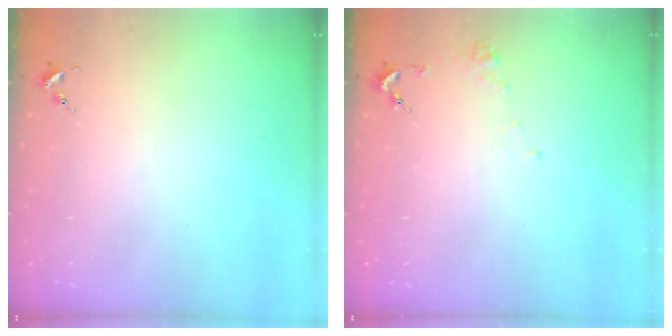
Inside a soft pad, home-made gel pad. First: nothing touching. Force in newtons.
{"total": 3.7, "press": 3.7, "slide": 0.5}